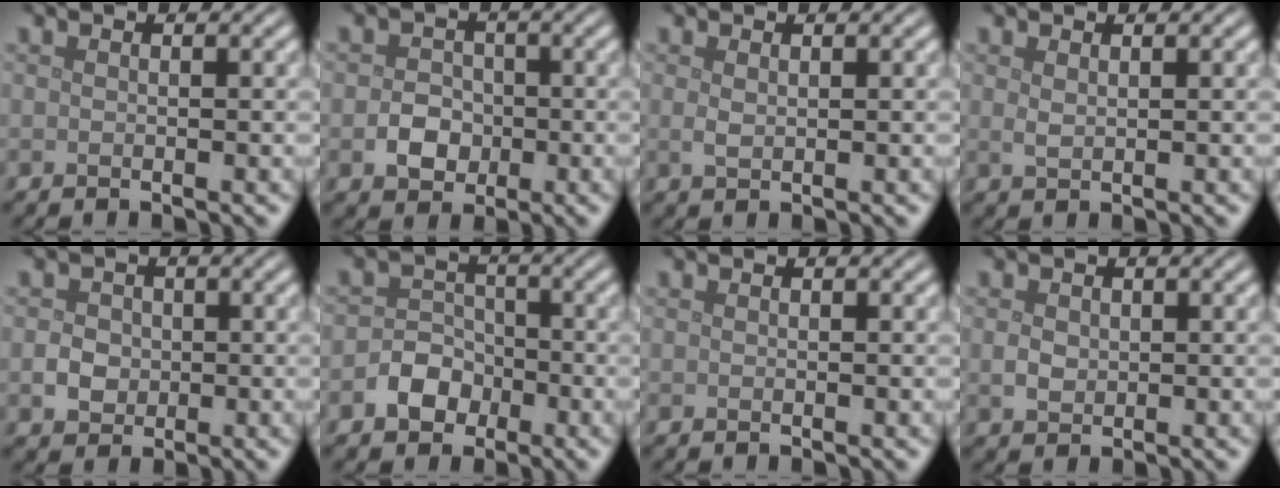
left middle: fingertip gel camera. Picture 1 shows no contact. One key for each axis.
{"total": 2.8, "fx": -0.8, "fy": 2.3, "fz": 1.3, "tx": -0.016, "ty": 0.000, "tz": -0.018}
{"total": 0.9, "fx": 0.2, "fy": 0.5, "fz": 0.7, "tx": -0.019, "ty": -0.002, "tz": 0.005}
{"total": 0.9, "fx": 0.4, "fy": 0.4, "fz": 0.7, "tx": -0.018, "ty": -0.002, "tz": 0.011}
{"total": 2.2, "fx": -0.3, "fy": 1.9, "fz": 0.9, "tx": -0.011, "ty": -0.001, "tz": -0.009}
{"total": 3.2, "fx": -1.4, "fy": 2.6, "fz": 1.2, "tx": -0.009, "ty": 0.007, "tz": -0.031}
{"total": 0.0}
{"total": 1.5, "fx": 0.1, "fy": 1.3, "fz": 0.8, "tx": -0.017, "ty": -0.003, "tz": 0.000}